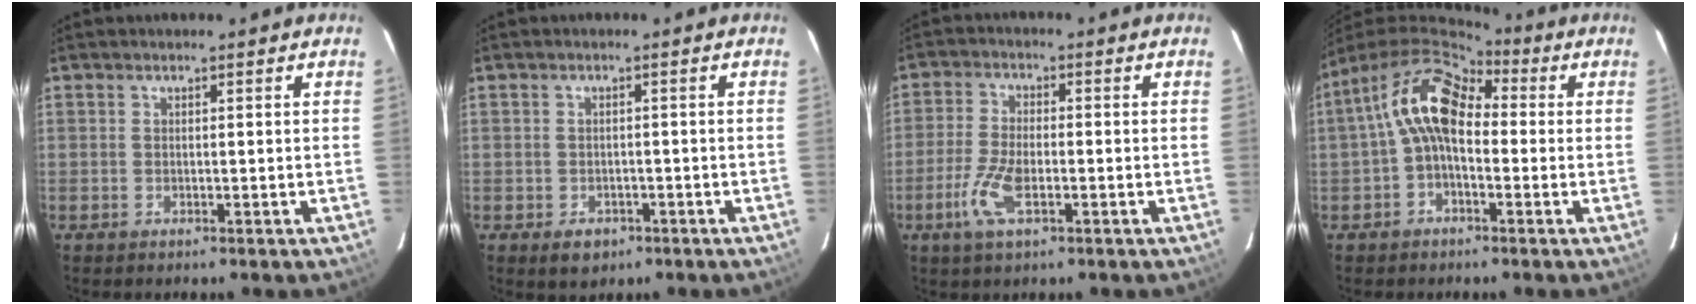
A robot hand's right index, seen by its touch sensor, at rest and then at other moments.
{"total": 3.6, "force": [-1.8, 2.9, 1.3], "torque": [-0.027, 0.001, -0.018]}
{"total": 7.4, "force": [-2.9, 2.8, 6.2], "torque": [-0.141, -0.004, -0.058]}
{"total": 10.2, "force": [0.6, 5.7, 8.4], "torque": [-0.153, 0.031, 0.001]}